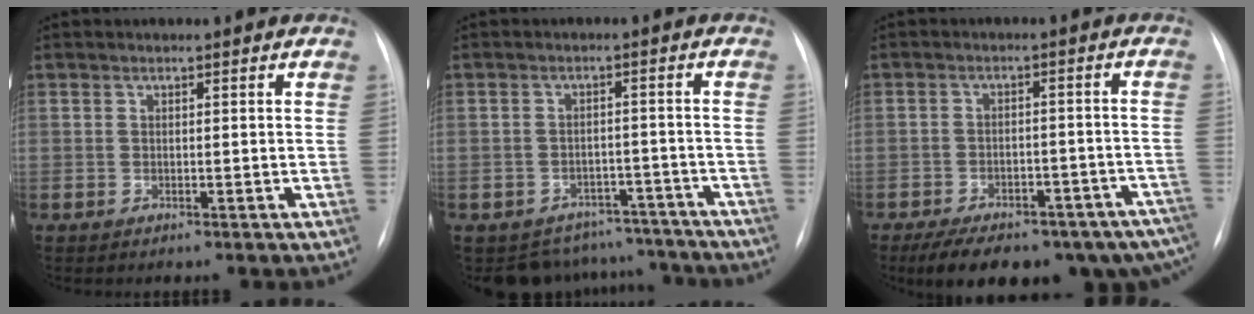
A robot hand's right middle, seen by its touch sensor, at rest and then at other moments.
{"total": 10.0, "force": [-9.0, 4.4, -0.4], "torque": [0.019, 0.032, -0.107]}
{"total": 21.4, "force": [-16.0, 8.8, 11.3], "torque": [-0.139, 0.010, -0.198]}